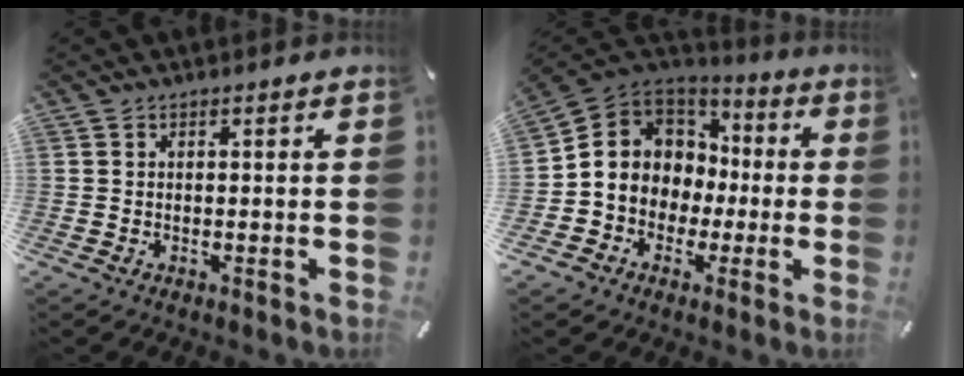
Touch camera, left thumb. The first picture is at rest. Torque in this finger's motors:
{"motor_torque": [1.58, 3.43, 1.15, 0.78, 0.18]}